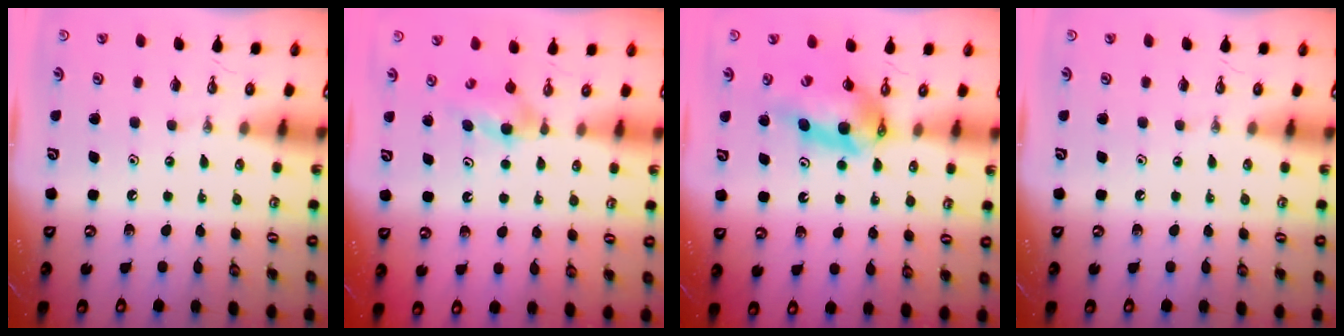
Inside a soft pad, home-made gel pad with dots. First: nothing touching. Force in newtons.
{"total": 3.6, "press": 3.5, "slide": 0.8}
{"total": 10.6, "press": 10.5, "slide": 0.9}
{"total": 0.0}